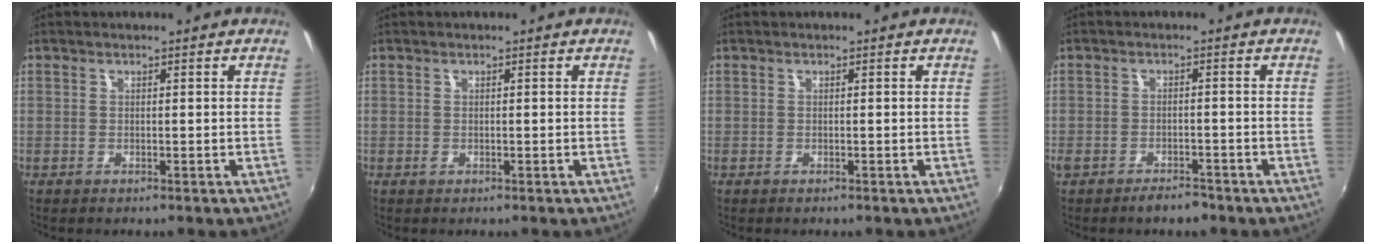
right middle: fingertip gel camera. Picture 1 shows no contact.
{"total": 0.0}
{"total": 0.0}
{"total": 4.1, "force": [-3.4, 1.6, 1.7], "torque": [-0.045, -0.007, -0.055]}